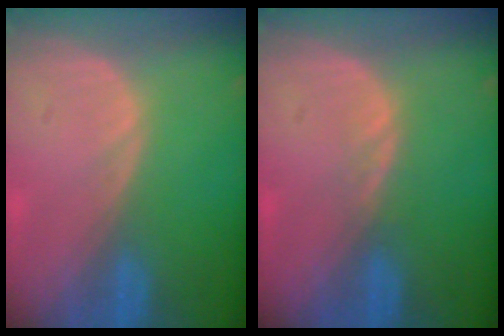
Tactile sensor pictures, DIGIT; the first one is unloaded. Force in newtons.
{"total": 1.1, "press": 1.0, "slide": 0.2}